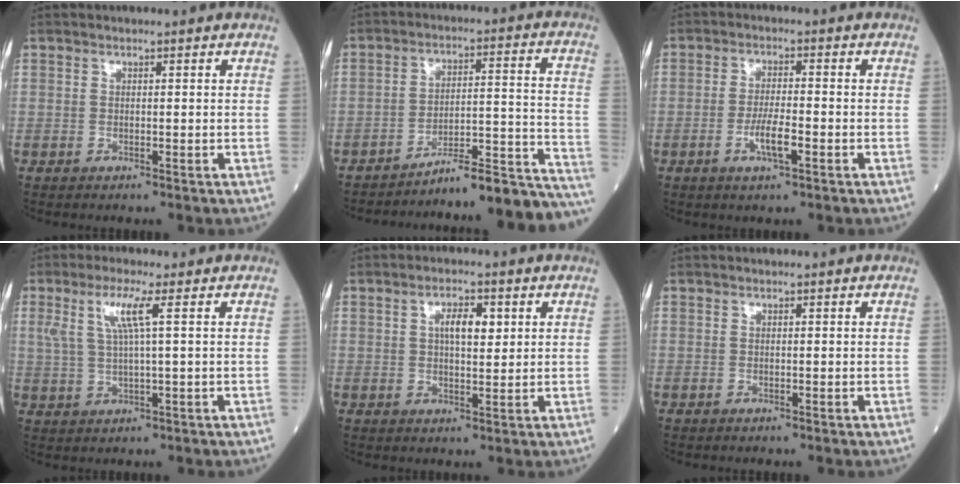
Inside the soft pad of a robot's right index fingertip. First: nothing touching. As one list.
[{"total": 17.6, "force": [-17.0, -0.6, 4.5], "torque": [-0.021, 0.040, -0.235]}, {"total": 4.5, "force": [-1.8, 0.7, 4.1], "torque": [-0.077, -0.002, -0.031]}, {"total": 5.3, "force": [1.9, -0.2, 5.0], "torque": [-0.107, 0.009, 0.042]}, {"total": 4.5, "force": [1.4, 1.7, 4.0], "torque": [-0.067, 0.006, 0.021]}, {"total": 0.0}]